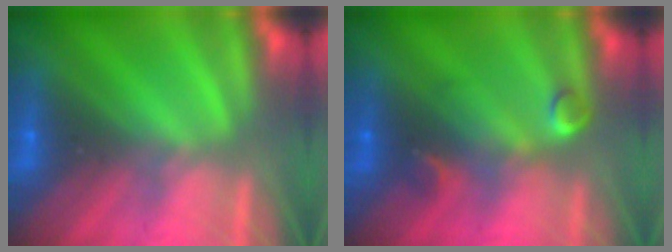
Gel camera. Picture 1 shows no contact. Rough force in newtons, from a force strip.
{"total": 3.1}